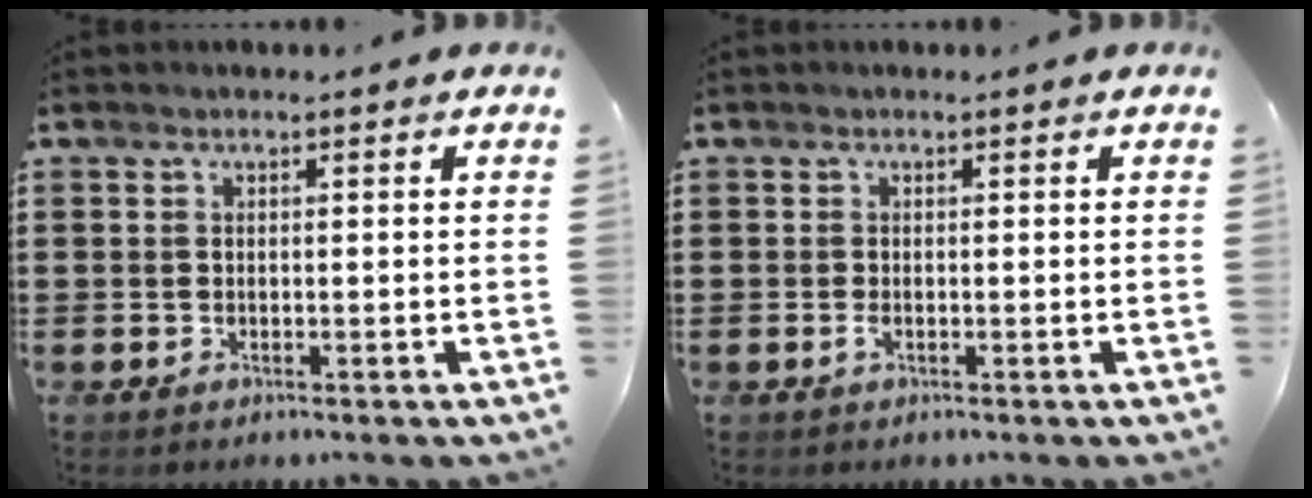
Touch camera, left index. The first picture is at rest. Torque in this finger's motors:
{"motor_torque": [0.36, 0.32, 0.13, 0.03]}